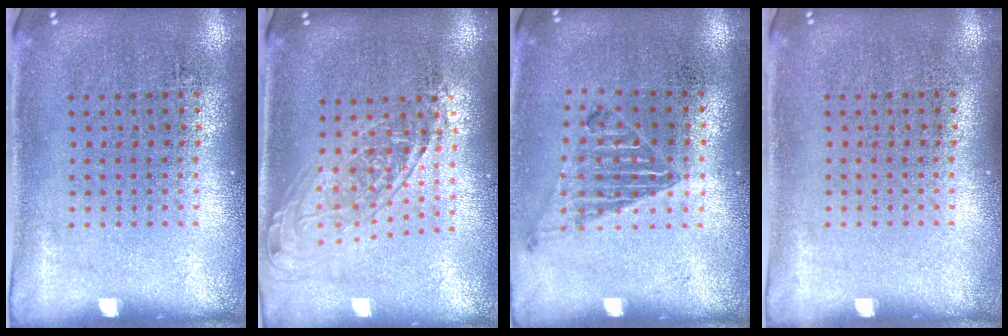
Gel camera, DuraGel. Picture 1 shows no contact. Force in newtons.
{"total": 1.5, "press": 1.3, "slide": 0.8}
{"total": 1.0, "press": 1.0, "slide": 0.2}
{"total": 0.0}